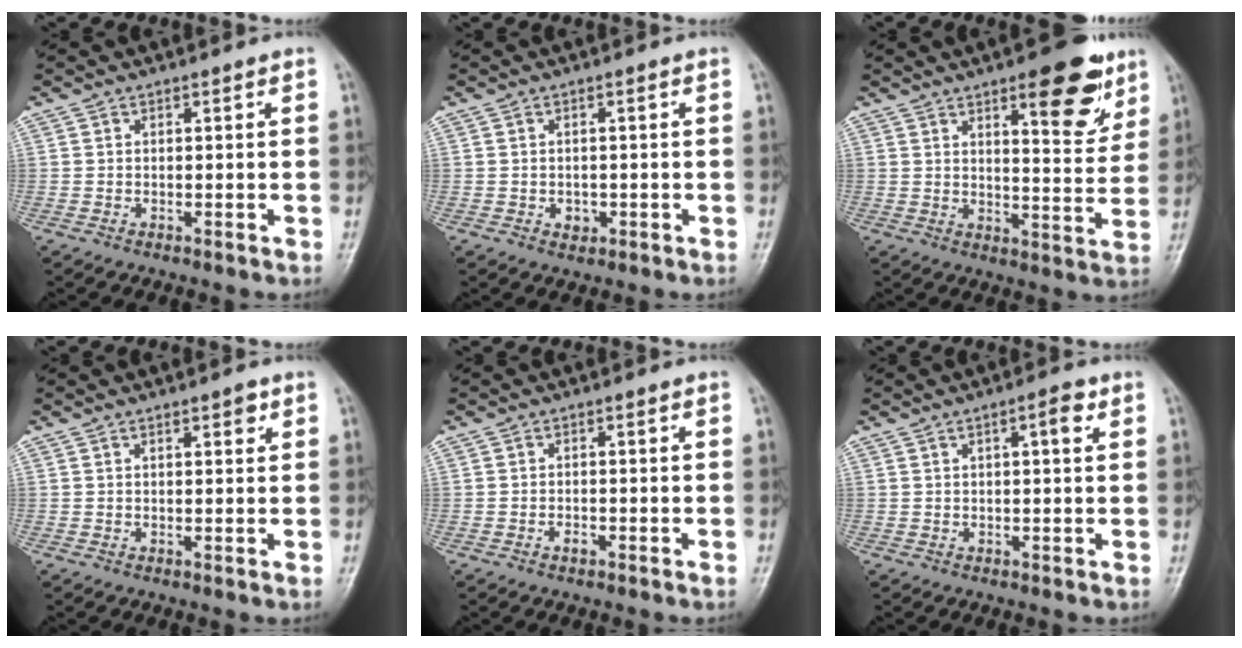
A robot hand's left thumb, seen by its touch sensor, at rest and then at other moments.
{"total": 2.0, "force": [-0.5, 1.6, 1.0], "torque": [-0.004, 0.003, -0.003]}
{"total": 16.4, "force": [9.9, 4.5, 12.2], "torque": [-0.139, -0.064, 0.151]}
{"total": 2.1, "force": [1.2, 0.6, 1.6], "torque": [-0.017, -0.004, 0.016]}
{"total": 1.2, "force": [-0.6, 0.7, 0.8], "torque": [-0.011, 0.005, -0.010]}
{"total": 3.3, "force": [1.4, 0.8, 2.9], "torque": [-0.044, 0.002, 0.019]}